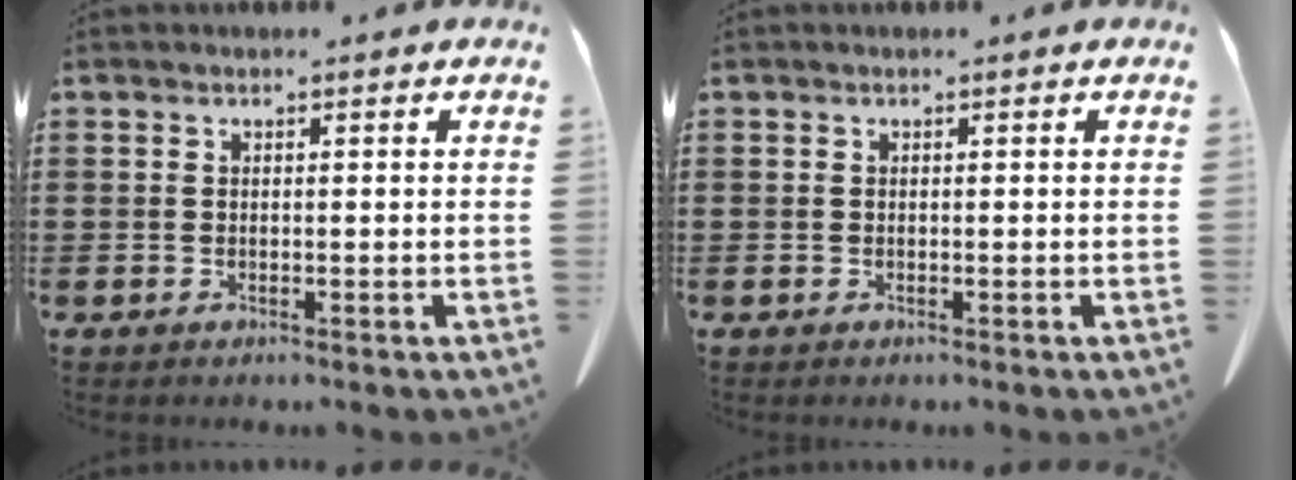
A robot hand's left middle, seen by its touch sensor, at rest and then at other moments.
{"total": 0.0}